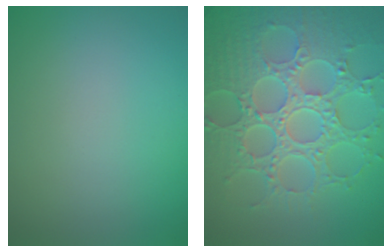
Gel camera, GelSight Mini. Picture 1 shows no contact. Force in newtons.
{"total": 8.8, "press": 6.5, "slide": 5.8}